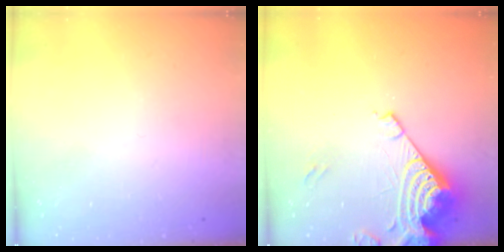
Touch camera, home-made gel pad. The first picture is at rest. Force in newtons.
{"total": 11.7, "press": 11.7, "slide": 1.1}